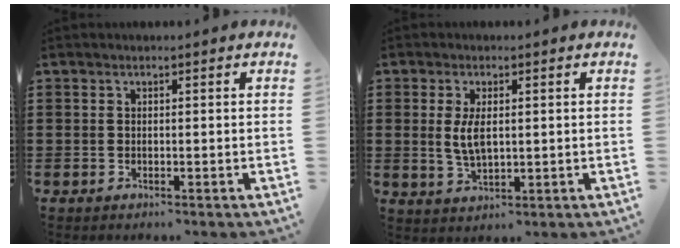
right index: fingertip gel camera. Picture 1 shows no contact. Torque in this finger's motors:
{"motor_torque": [0.97, 1.17, 0.40, 0.11]}